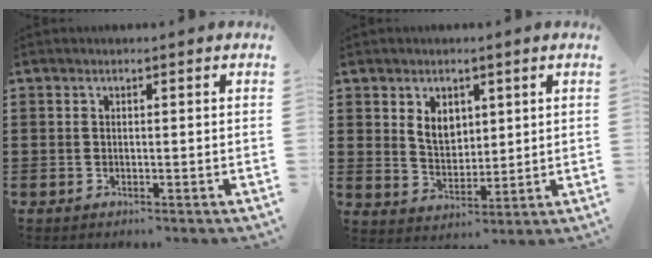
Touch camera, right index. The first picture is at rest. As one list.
[{"total": 4.7, "force": [1.9, 3.4, 2.5], "torque": [-0.054, 0.008, 0.032]}]